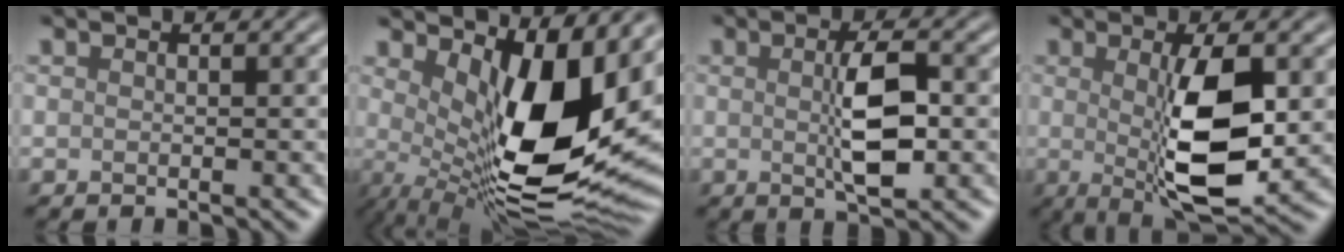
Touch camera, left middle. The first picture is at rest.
{"total": 13.5, "force": [1.7, 5.3, 12.3], "torque": [-0.180, -0.024, 0.038]}
{"total": 4.2, "force": [-0.3, 1.0, 4.1], "torque": [-0.080, 0.004, 0.003]}
{"total": 7.6, "force": [-0.3, 2.0, 7.3], "torque": [-0.123, -0.008, 0.005]}